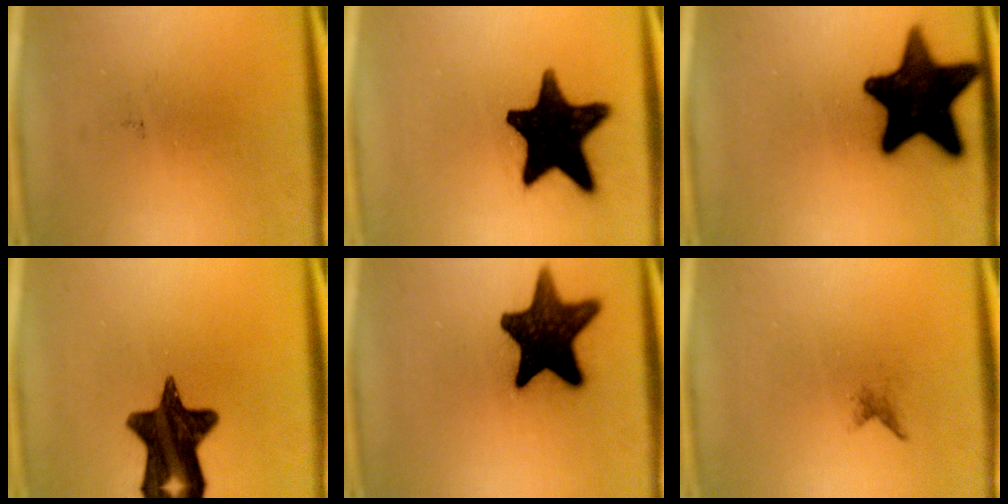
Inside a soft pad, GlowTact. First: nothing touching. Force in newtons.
{"total": 17.9}
{"total": 19.1}
{"total": 14.7}
{"total": 15.9}
{"total": 0.7}